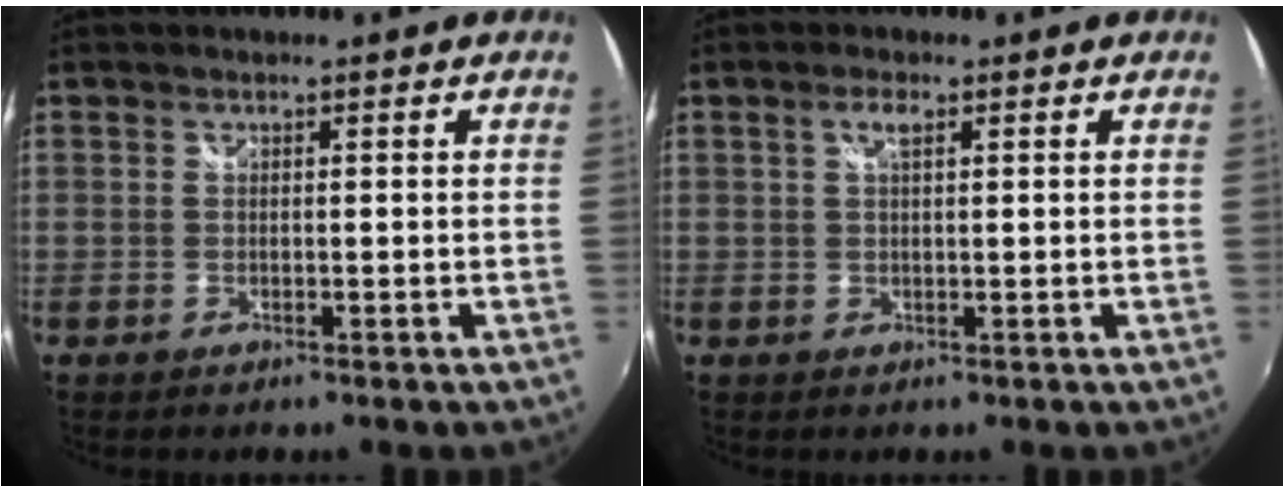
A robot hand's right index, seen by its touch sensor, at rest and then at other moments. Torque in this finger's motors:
{"motor_torque": [0.03, 0.01, 0.01, 0.03]}